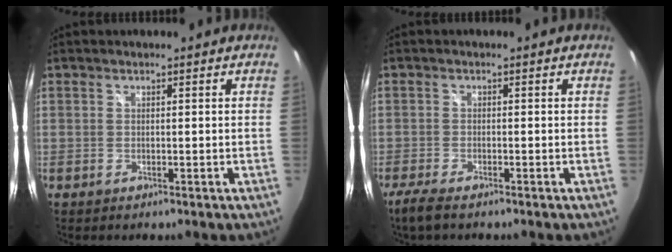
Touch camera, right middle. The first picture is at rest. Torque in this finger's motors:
{"motor_torque": [0.40, -0.46, 0.16, 0.04]}